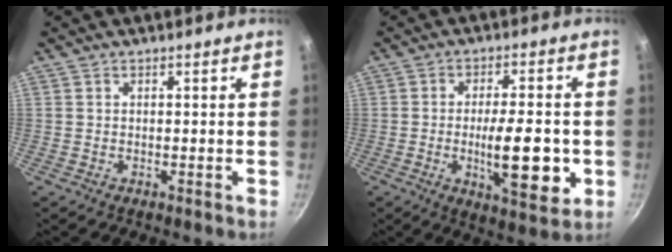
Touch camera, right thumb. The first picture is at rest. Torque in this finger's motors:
{"motor_torque": [-0.34, 0.74, 0.63, 0.00, 0.07]}